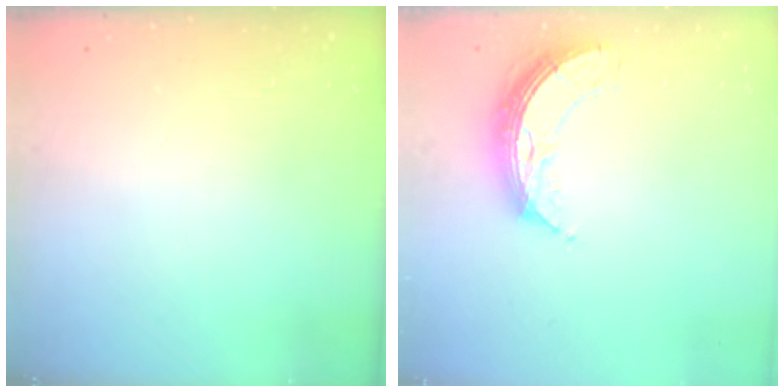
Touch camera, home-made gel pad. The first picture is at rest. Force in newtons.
{"total": 9.8, "press": 9.8, "slide": 0.6}